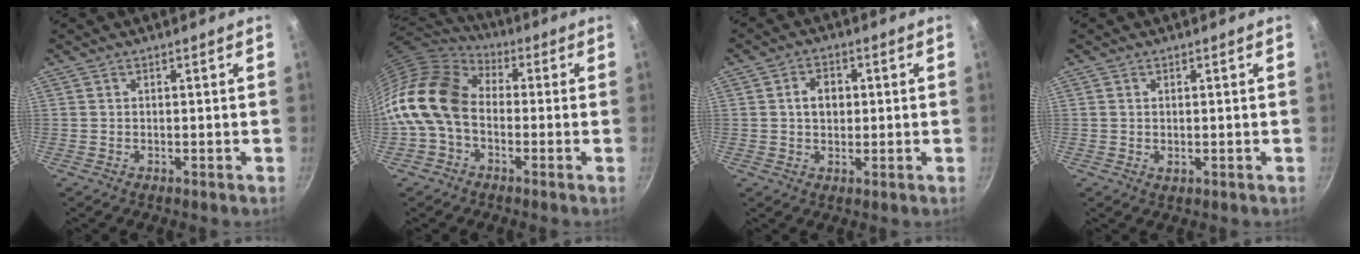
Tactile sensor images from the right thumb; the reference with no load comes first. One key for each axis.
{"total": 16.0, "fx": -1.7, "fy": 11.5, "fz": 11.1, "tx": -0.199, "ty": 0.039, "tz": -0.055}
{"total": 4.7, "fx": 0.5, "fy": 3.6, "fz": 2.9, "tx": -0.027, "ty": 0.007, "tz": 0.005}
{"total": 1.0, "fx": 0.1, "fy": 0.6, "fz": 0.8, "tx": -0.012, "ty": -0.002, "tz": 0.001}